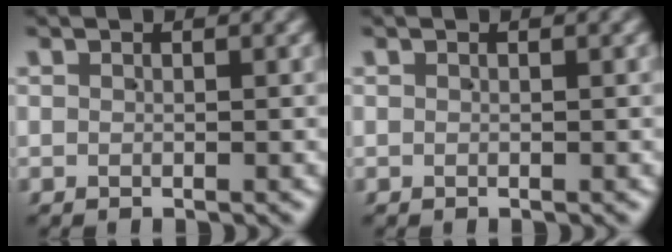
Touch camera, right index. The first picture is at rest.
{"total": 0.0}